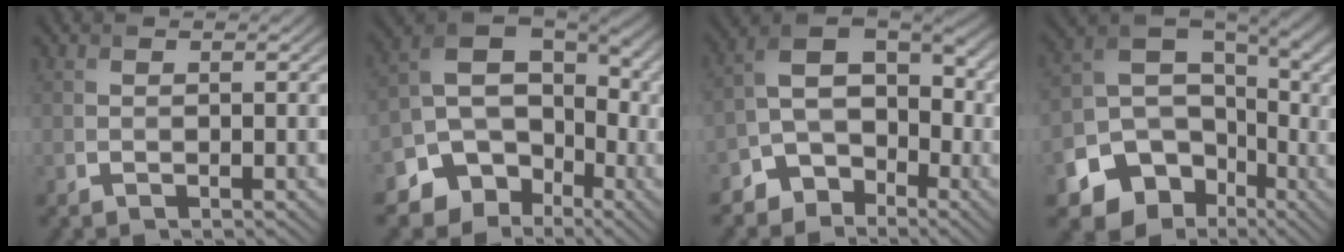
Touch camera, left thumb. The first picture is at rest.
{"total": 13.4, "force": [-5.4, 10.2, 6.8], "torque": [-0.139, -0.022, -0.088]}
{"total": 8.6, "force": [-4.9, 6.1, 3.6], "torque": [-0.065, -0.006, -0.099]}
{"total": 13.4, "force": [-5.1, 10.4, 6.9], "torque": [-0.157, -0.042, -0.085]}